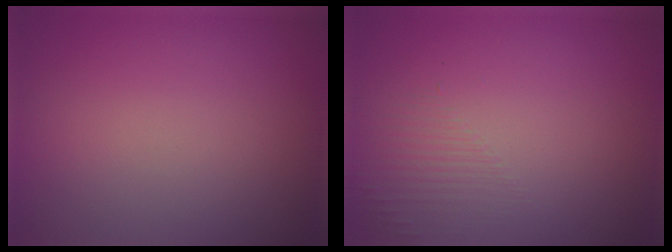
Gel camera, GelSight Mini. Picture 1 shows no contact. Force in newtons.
{"total": 1.4, "press": 0.2, "slide": 1.4}